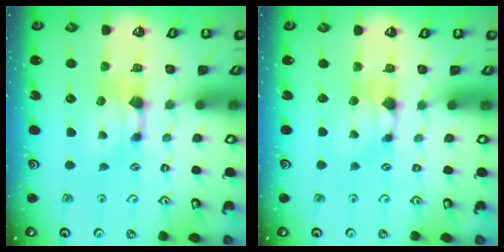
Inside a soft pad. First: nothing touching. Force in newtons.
{"total": 0.9, "press": 0.6, "slide": 0.6}